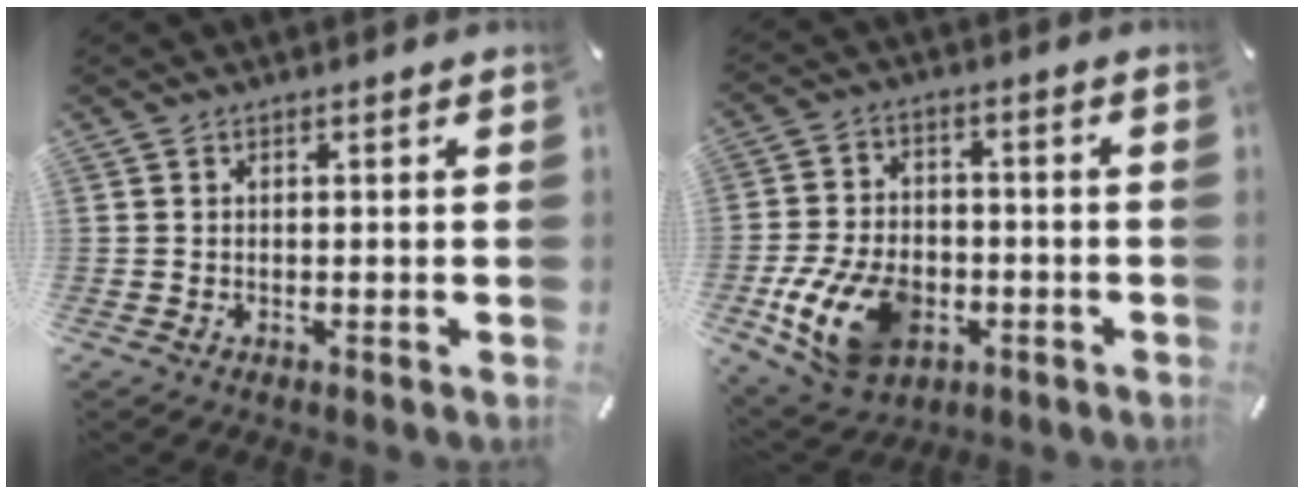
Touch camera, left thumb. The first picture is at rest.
{"total": 14.6, "force": [-5.1, 10.1, 9.3], "torque": [-0.195, 0.021, -0.087]}